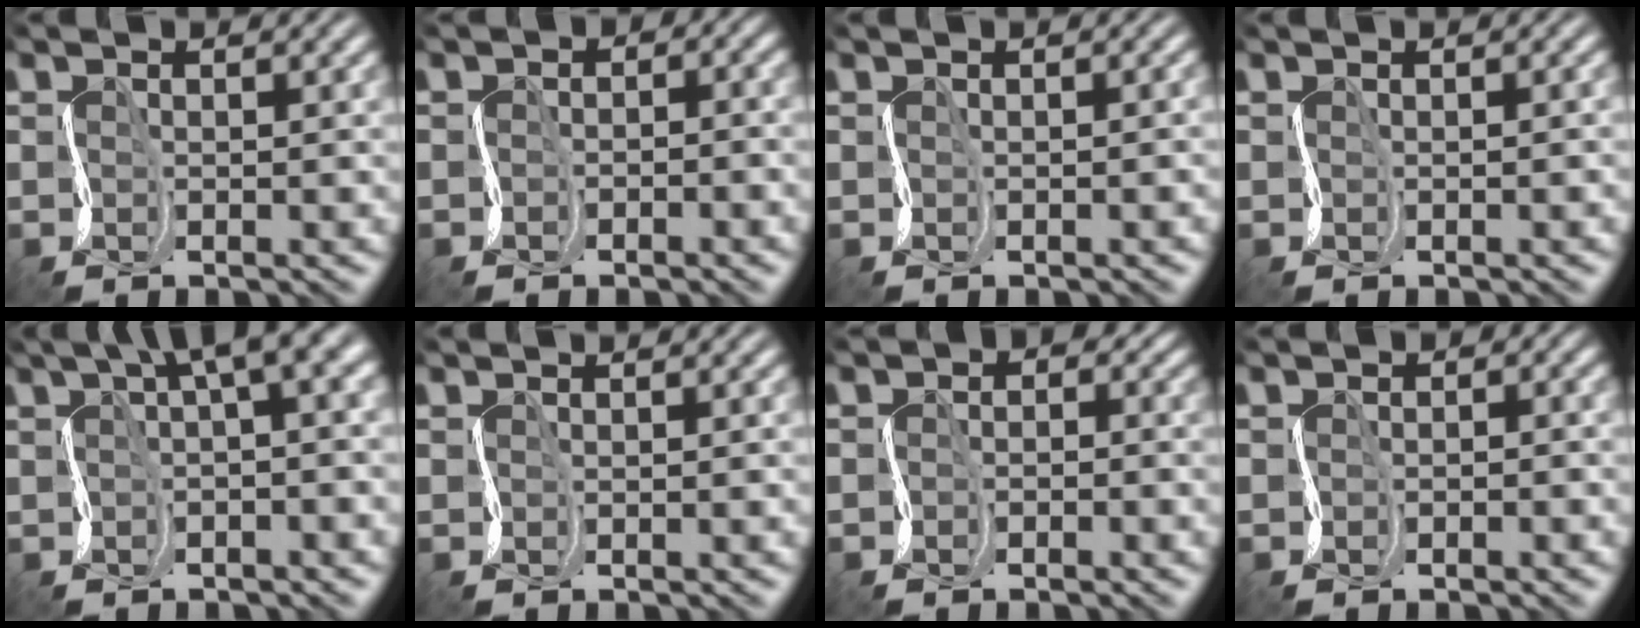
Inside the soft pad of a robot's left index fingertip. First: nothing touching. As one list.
[{"total": 1.8, "force": [-0.8, 1.2, 1.1], "torque": [-0.008, 0.003, -0.017]}, {"total": 1.3, "force": [-0.4, 0.6, 1.0], "torque": [-0.005, 0.005, -0.003]}, {"total": 1.2, "force": [-0.4, 0.5, 1.1], "torque": [-0.005, 0.004, -0.005]}, {"total": 6.5, "force": [2.2, 1.7, 5.8], "torque": [-0.076, 0.018, 0.032]}, {"total": 0.6, "force": [-0.2, 0.2, 0.6], "torque": [-0.002, -0.002, -0.003]}, {"total": 1.9, "force": [-0.6, 1.4, 1.1], "torque": [-0.004, 0.003, -0.017]}, {"total": 1.5, "force": [-0.6, 1.0, 0.9], "torque": [-0.007, 0.002, -0.014]}]